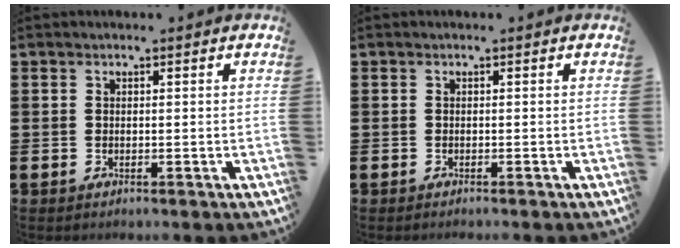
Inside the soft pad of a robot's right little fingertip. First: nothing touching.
{"total": 0.0}